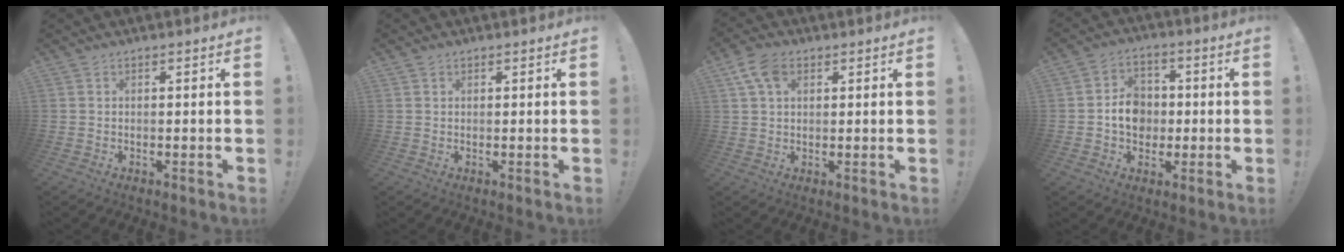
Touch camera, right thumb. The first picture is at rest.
{"total": 0.7, "force": [0.4, 0.6, 0.0], "torque": [0.006, -0.002, 0.007]}
{"total": 7.5, "force": [3.1, 4.9, 4.9], "torque": [-0.080, 0.003, 0.061]}
{"total": 9.7, "force": [-0.8, 8.3, 4.9], "torque": [-0.076, 0.013, -0.013]}